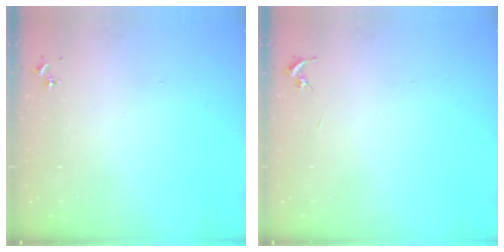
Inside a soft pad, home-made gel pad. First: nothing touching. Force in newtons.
{"total": 0.0}